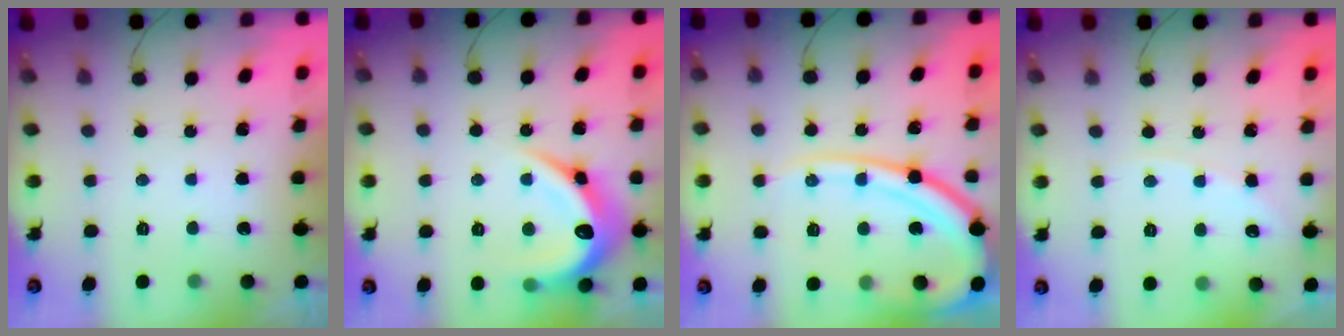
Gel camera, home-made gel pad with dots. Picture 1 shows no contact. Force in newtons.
{"total": 17.3, "press": 17.3, "slide": 0.3}
{"total": 16.1, "press": 16.0, "slide": 2.3}
{"total": 2.6, "press": 2.6, "slide": 0.4}